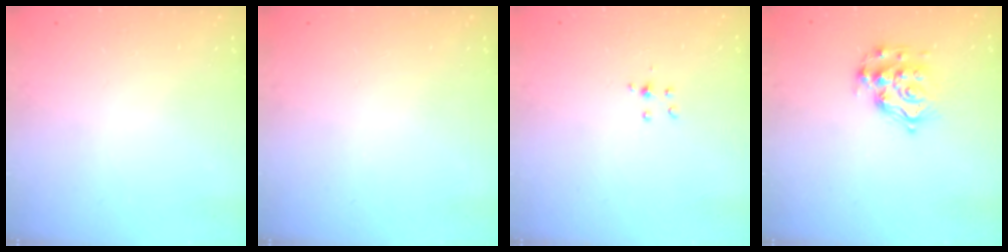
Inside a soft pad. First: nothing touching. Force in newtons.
{"total": 0.0}
{"total": 3.3, "press": 3.2, "slide": 1.0}
{"total": 12.8, "press": 12.8, "slide": 0.6}